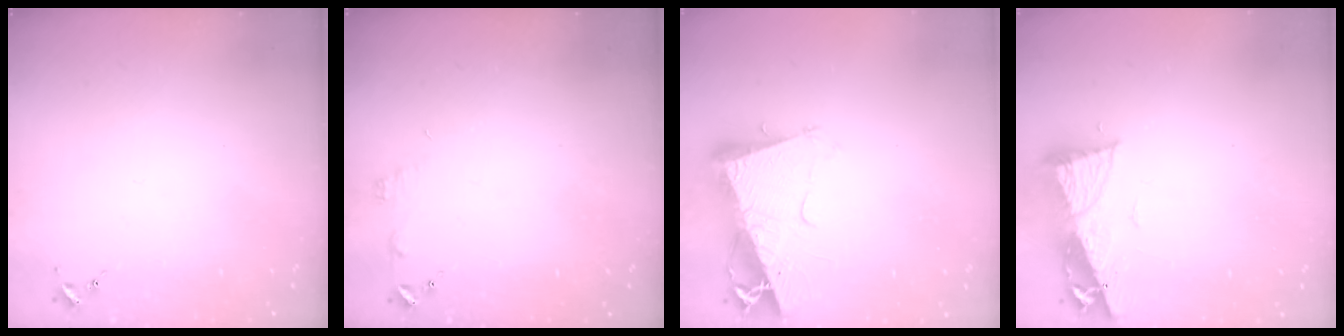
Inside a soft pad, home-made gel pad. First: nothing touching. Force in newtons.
{"total": 4.6, "press": 4.5, "slide": 0.4}
{"total": 15.1, "press": 14.9, "slide": 1.8}
{"total": 9.6, "press": 9.6, "slide": 1.1}